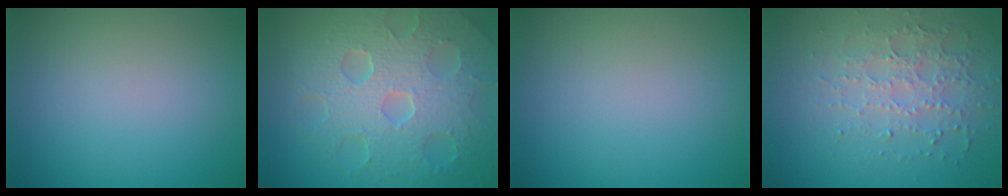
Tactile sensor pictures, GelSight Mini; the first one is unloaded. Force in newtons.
{"total": 8.7, "press": 5.9, "slide": 6.5}
{"total": 0.0}
{"total": 3.5, "press": 3.3, "slide": 1.0}